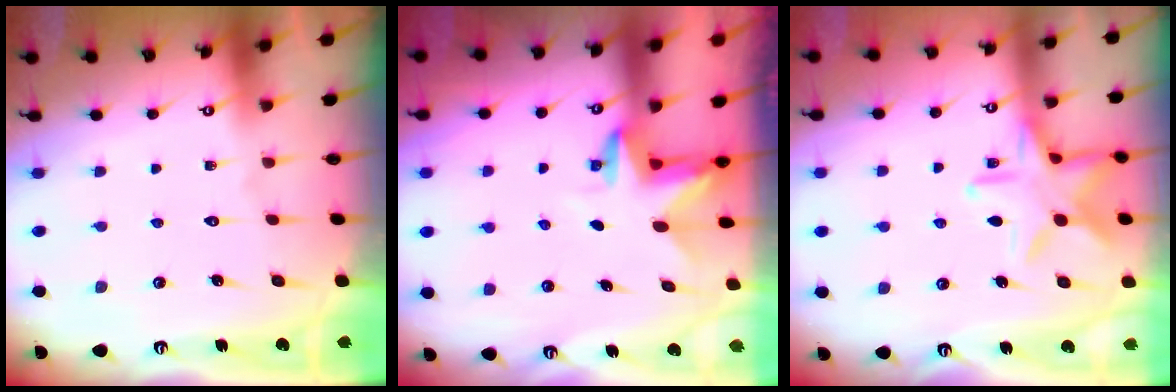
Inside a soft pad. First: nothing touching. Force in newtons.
{"total": 3.2, "press": 3.2, "slide": 0.1}
{"total": 13.7, "press": 13.6, "slide": 1.0}